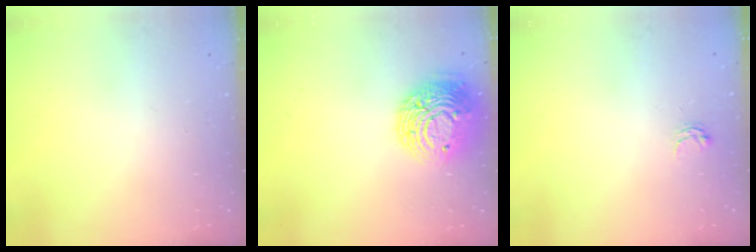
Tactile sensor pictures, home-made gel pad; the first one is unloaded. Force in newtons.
{"total": 13.9, "press": 13.8, "slide": 1.0}
{"total": 2.9, "press": 2.9, "slide": 0.4}